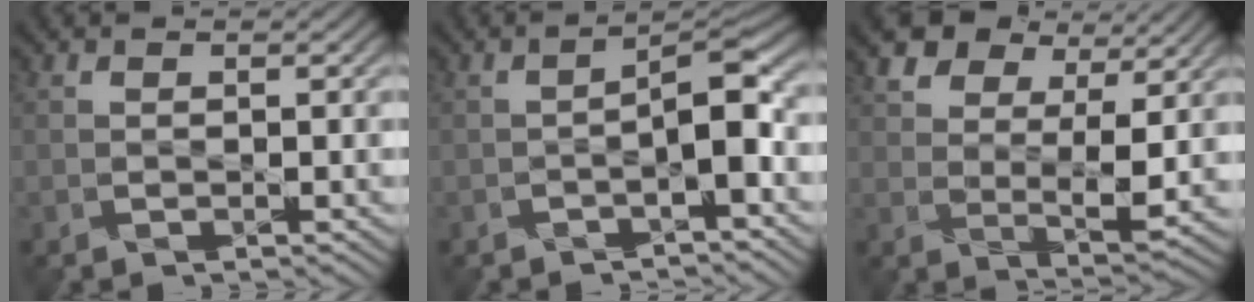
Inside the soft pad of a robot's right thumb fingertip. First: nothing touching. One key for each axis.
{"total": 4.8, "fx": -2.0, "fy": 0.9, "fz": 4.3, "tx": -0.061, "ty": 0.016, "tz": -0.036}
{"total": 10.7, "fx": 7.4, "fy": 4.9, "fz": 6.1, "tx": -0.139, "ty": 0.010, "tz": 0.133}